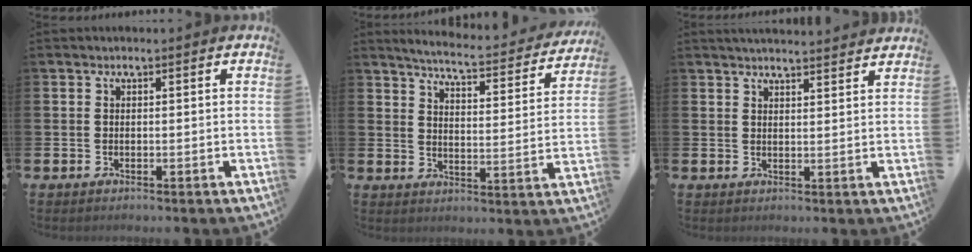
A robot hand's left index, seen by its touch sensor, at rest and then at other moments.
{"total": 5.3, "force": [4.9, 0.2, 1.7], "torque": [-0.051, -0.042, 0.078]}
{"total": 3.2, "force": [3.2, -0.2, 0.2], "torque": [-0.008, -0.019, 0.058]}